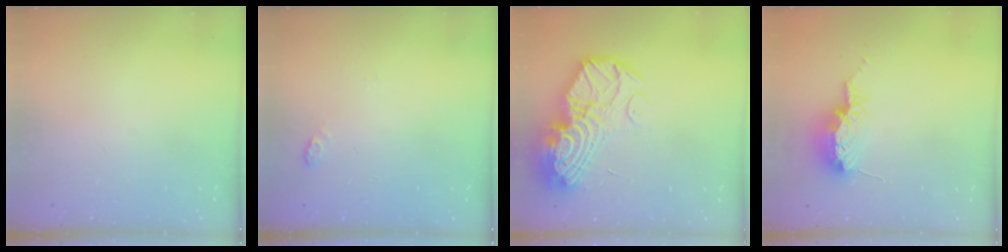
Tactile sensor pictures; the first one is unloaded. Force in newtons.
{"total": 3.3, "press": 3.2, "slide": 0.5}
{"total": 23.2, "press": 23.1, "slide": 2.1}
{"total": 15.2, "press": 10.9, "slide": 10.5}